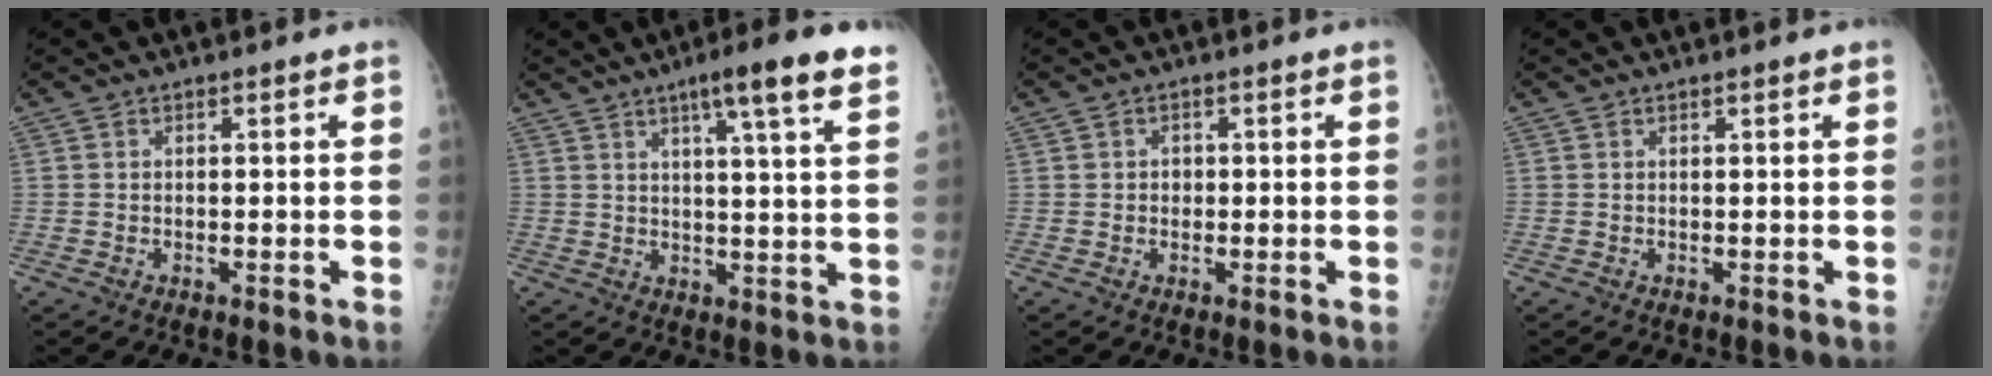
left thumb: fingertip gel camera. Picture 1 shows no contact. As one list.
[{"total": 11.6, "force": [7.3, 0.7, 9.0], "torque": [-0.124, -0.025, 0.092]}, {"total": 1.4, "force": [0.1, 1.2, 0.6], "torque": [-0.002, 0.003, -0.001]}, {"total": 0.8, "force": [0.6, 0.1, 0.6], "torque": [-0.007, -0.001, 0.008]}]